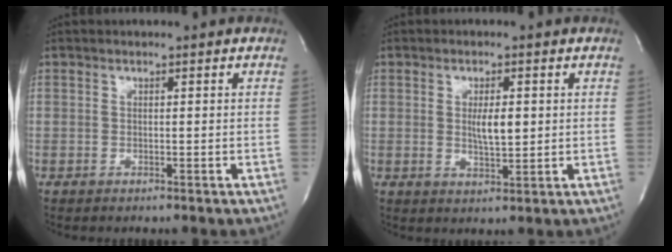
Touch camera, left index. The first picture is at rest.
{"total": 3.9, "force": [0.6, 1.1, 3.7], "torque": [-0.066, -0.004, 0.012]}